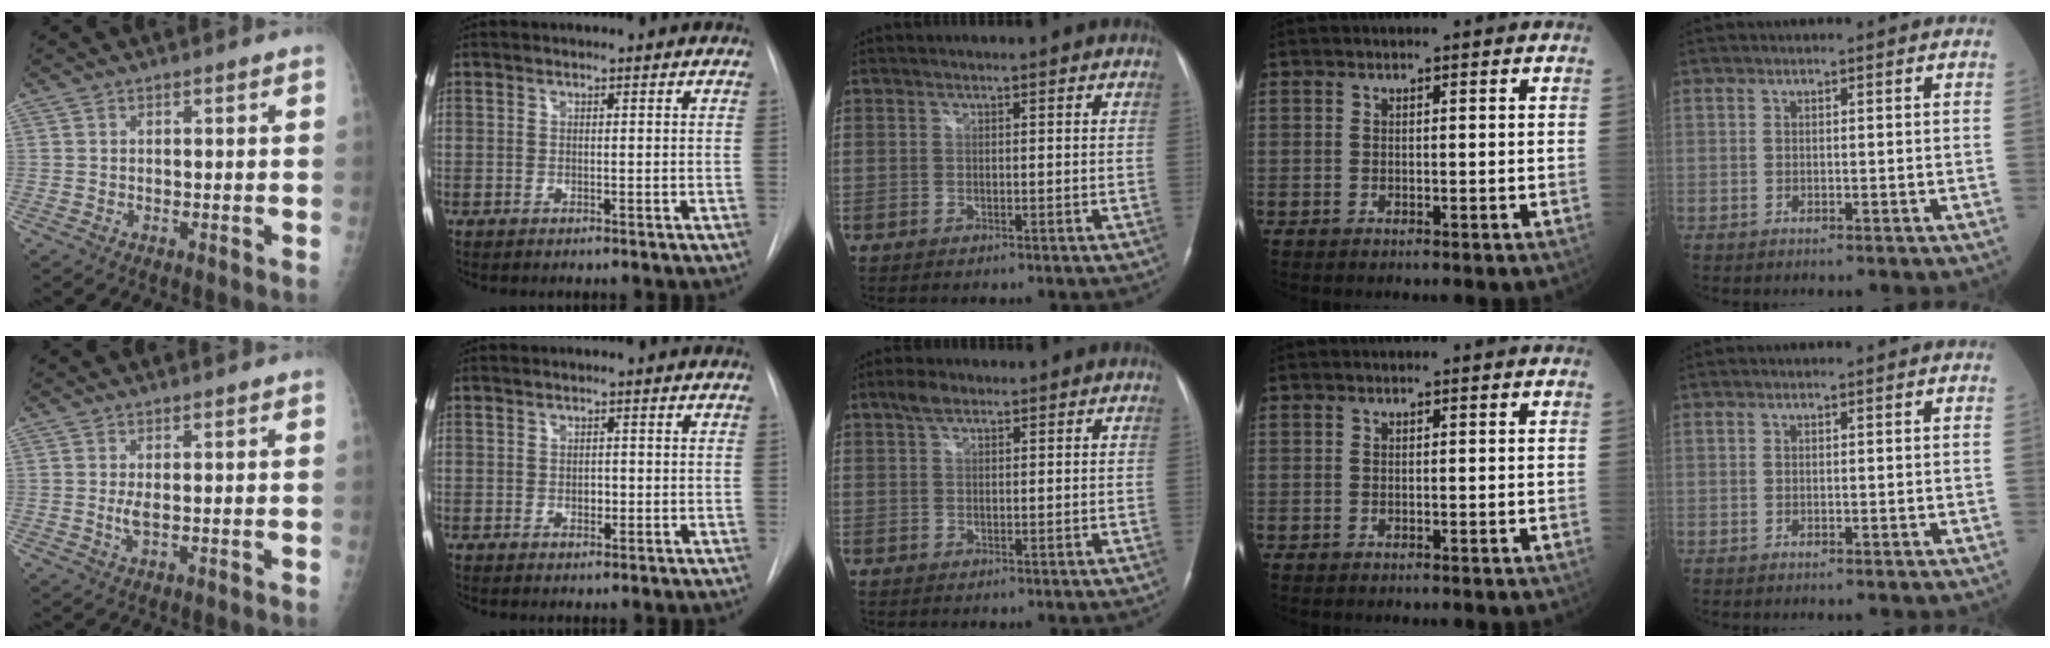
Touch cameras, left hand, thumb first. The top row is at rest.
{"thumb": {"total": 1.9, "force": [0.3, 0.5, 1.8], "torque": [-0.040, -0.005, 0.010]}, "index": {"total": 1.3, "force": [-0.2, 0.9, 0.9], "torque": [-0.014, 0.001, -0.001]}, "middle": {"total": 2.7, "force": [1.8, 1.5, 1.4], "torque": [-0.030, 0.013, 0.033]}}